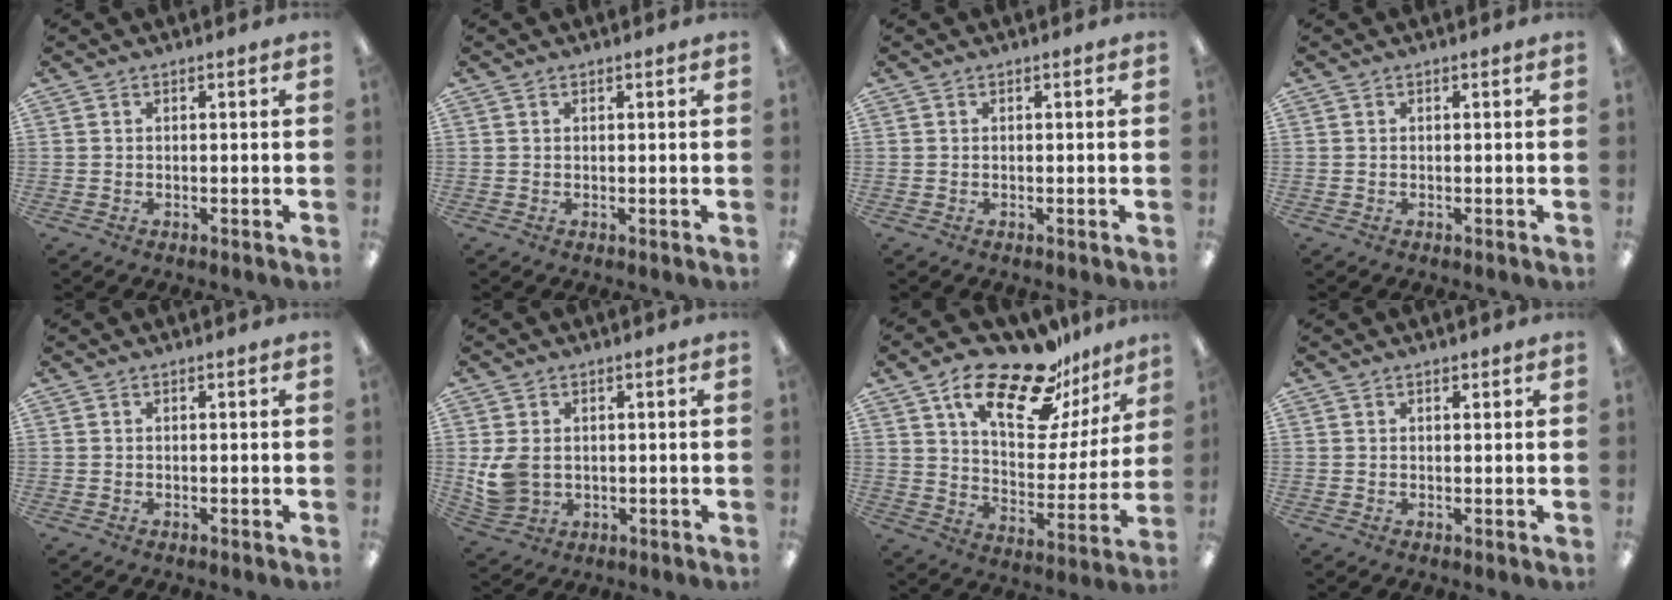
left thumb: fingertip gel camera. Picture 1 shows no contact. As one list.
[{"total": 0.6, "force": [0.4, 0.3, 0.3], "torque": [-0.005, 0.002, 0.007]}, {"total": 0.0}, {"total": 0.0}, {"total": 0.0}, {"total": 6.5, "force": [0.8, 5.3, 3.7], "torque": [-0.081, 0.005, 0.018]}, {"total": 21.0, "force": [15.4, 8.2, 11.7], "torque": [-0.194, -0.097, 0.262]}, {"total": 1.0, "force": [0.8, 0.5, 0.4], "torque": [-0.008, 0.001, 0.014]}]